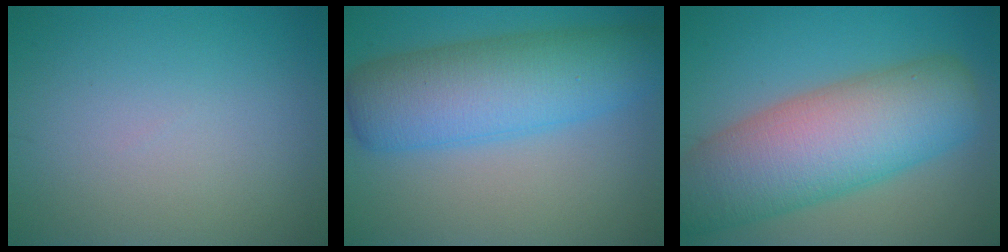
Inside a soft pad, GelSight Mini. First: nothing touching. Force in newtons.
{"total": 8.9, "press": 8.9, "slide": 0.2}
{"total": 11.3, "press": 11.3, "slide": 0.6}